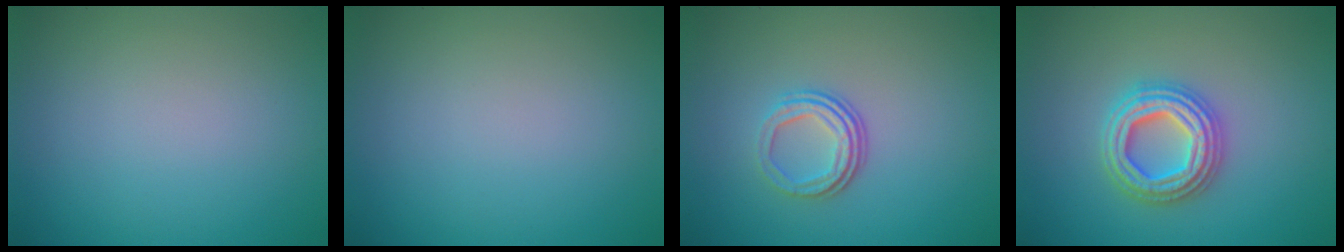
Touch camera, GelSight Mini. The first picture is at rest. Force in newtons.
{"total": 0.0}
{"total": 3.3, "press": 2.2, "slide": 2.4}
{"total": 4.5, "press": 4.4, "slide": 0.8}